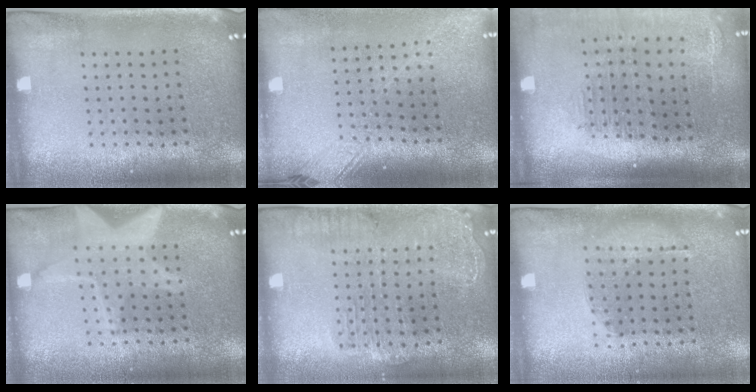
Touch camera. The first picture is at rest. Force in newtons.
{"total": 1.8, "press": 1.4, "slide": 1.0}
{"total": 2.1, "press": 1.7, "slide": 1.2}
{"total": 3.0, "press": 3.0, "slide": 0.4}
{"total": 1.7, "press": 1.6, "slide": 0.6}
{"total": 1.1, "press": 0.8, "slide": 0.8}